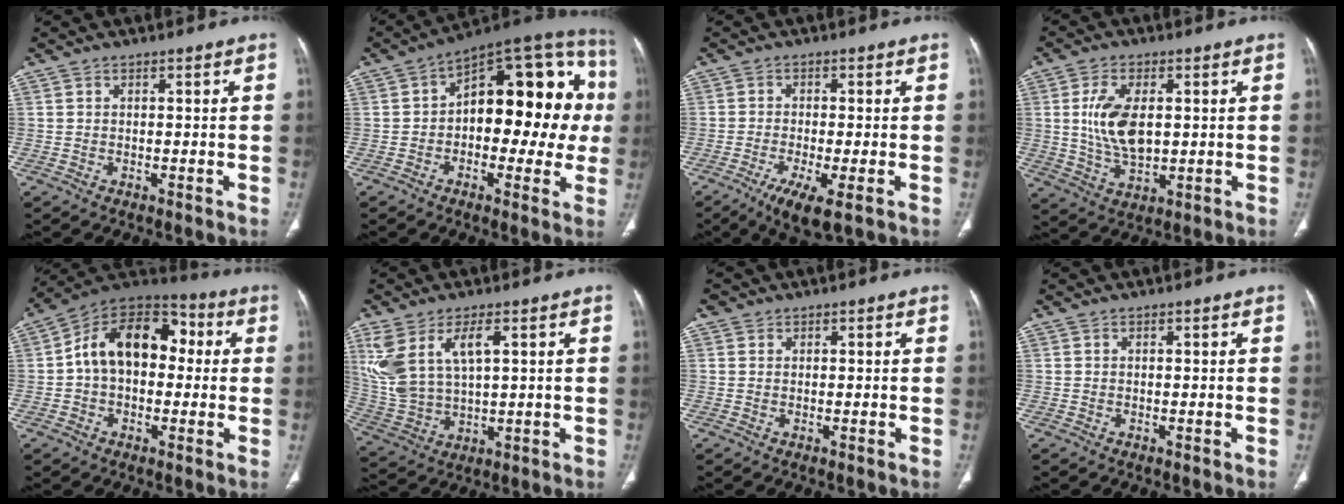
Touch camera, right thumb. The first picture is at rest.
{"total": 22.7, "force": [1.3, 12.1, 19.2], "torque": [-0.204, 0.044, 0.004]}
{"total": 7.2, "force": [-3.4, 1.5, 6.2], "torque": [-0.116, -0.012, -0.057]}
{"total": 10.2, "force": [1.4, 5.5, 8.5], "torque": [-0.165, -0.011, 0.035]}
{"total": 16.2, "force": [1.4, 11.0, 11.9], "torque": [-0.156, 0.046, 0.009]}
{"total": 12.6, "force": [4.7, 6.0, 10.1], "torque": [-0.226, -0.014, 0.111]}
{"total": 0.8, "force": [0.4, 0.7, -0.1], "torque": [0.012, 0.000, 0.003]}
{"total": 0.0}